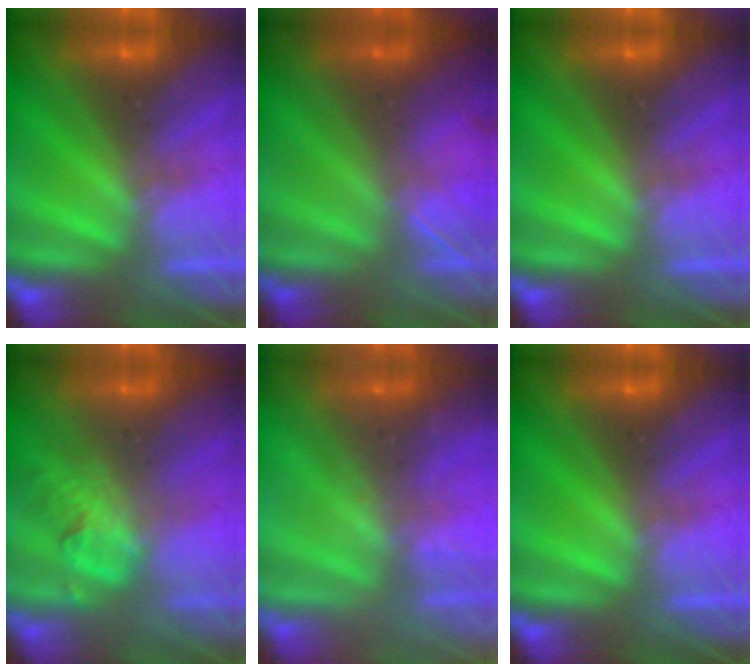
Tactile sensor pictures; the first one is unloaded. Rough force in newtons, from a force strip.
{"total": 1.3}
{"total": 0.0}
{"total": 1.4}
{"total": 2.2}
{"total": 0.0}